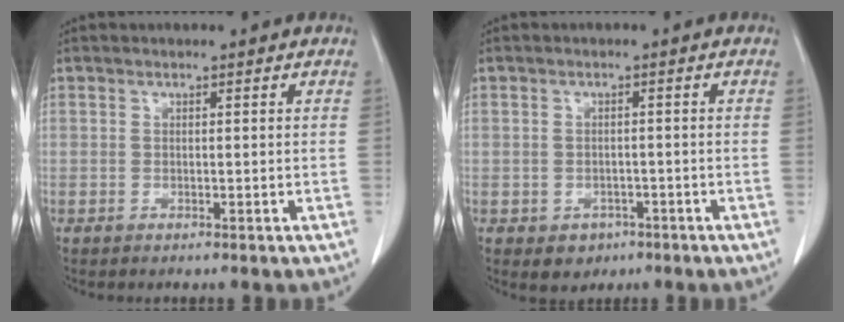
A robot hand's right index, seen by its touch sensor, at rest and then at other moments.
{"total": 3.0, "force": [-1.4, 2.4, 0.9], "torque": [-0.008, 0.006, -0.011]}